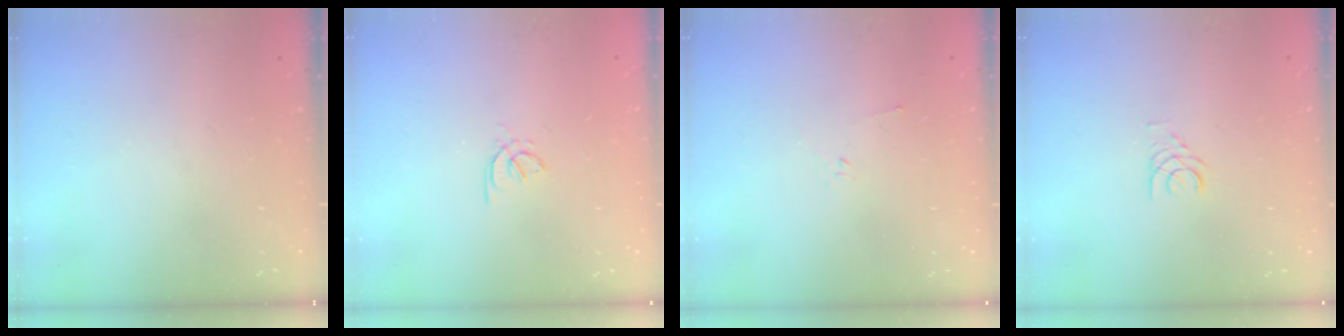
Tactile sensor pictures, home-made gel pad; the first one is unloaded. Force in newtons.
{"total": 1.2, "press": 1.2, "slide": 0.4}
{"total": 2.2, "press": 2.1, "slide": 0.7}
{"total": 1.4, "press": 1.4, "slide": 0.2}